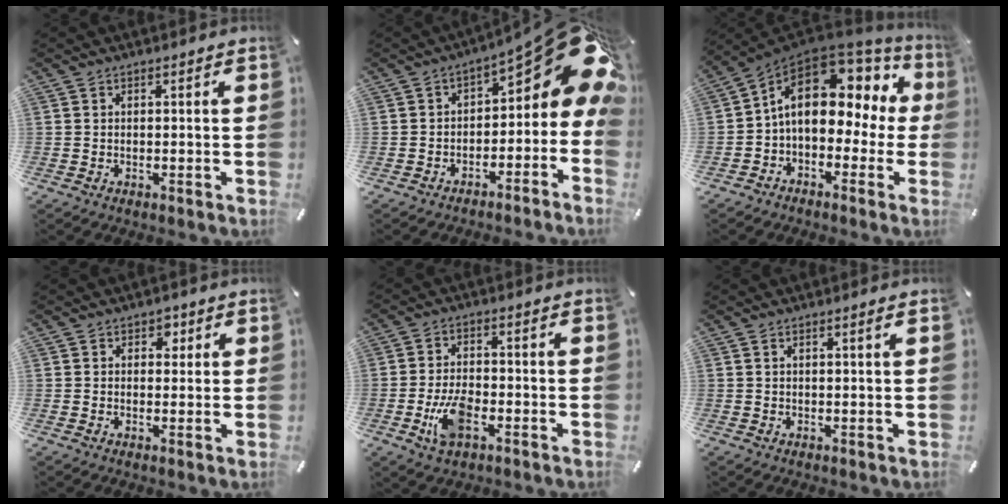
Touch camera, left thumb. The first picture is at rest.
{"total": 14.4, "force": [4.4, 6.7, 12.0], "torque": [-0.140, -0.038, 0.069]}
{"total": 15.4, "force": [3.0, 10.2, 11.2], "torque": [-0.188, -0.006, 0.050]}
{"total": 2.4, "force": [1.0, 2.0, 1.1], "torque": [-0.001, -0.003, 0.009]}
{"total": 7.8, "force": [-3.1, 4.0, 6.0], "torque": [-0.133, 0.002, -0.056]}
{"total": 1.1, "force": [0.5, 0.0, 1.0], "torque": [-0.020, -0.001, 0.008]}